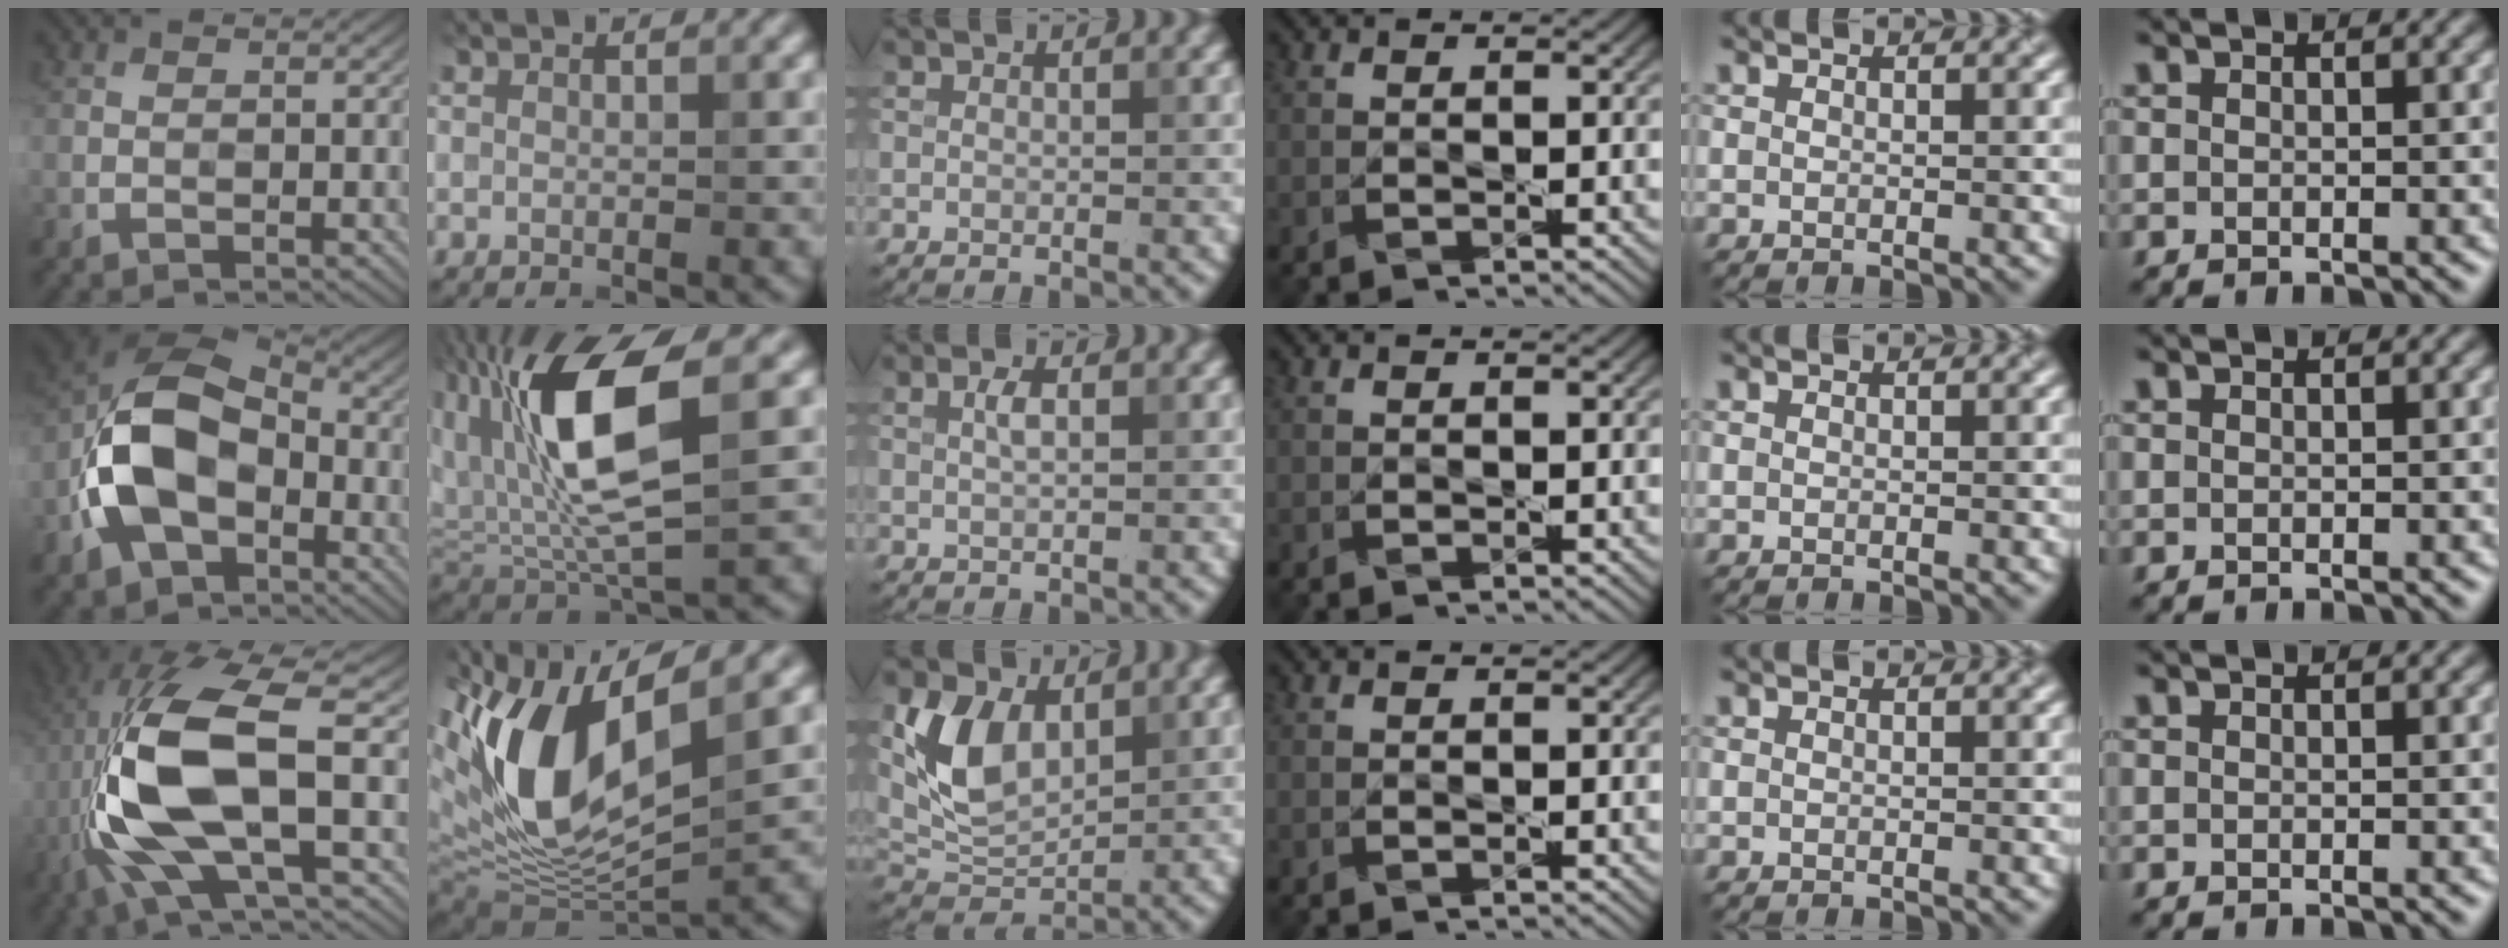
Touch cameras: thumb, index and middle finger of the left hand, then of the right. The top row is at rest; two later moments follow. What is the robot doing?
{"motion": "lift_and_place", "object": "knife"}